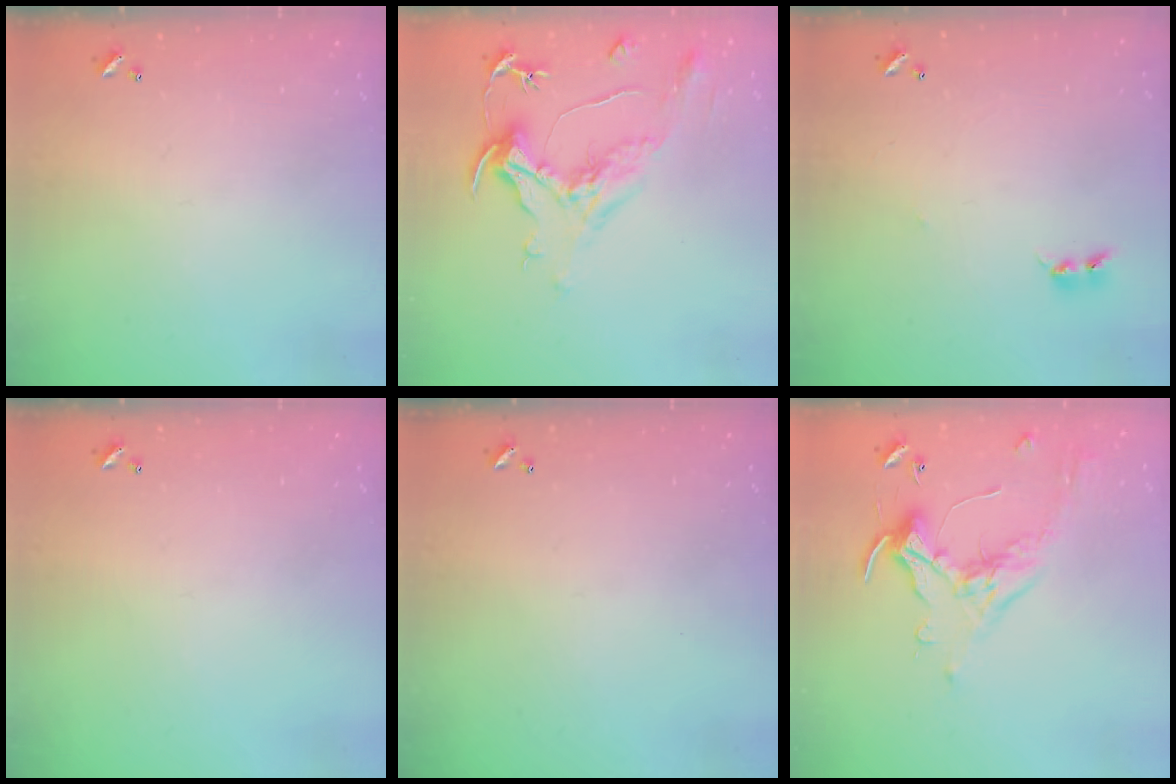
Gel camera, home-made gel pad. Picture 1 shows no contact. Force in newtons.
{"total": 2.1, "press": 1.6, "slide": 1.4}
{"total": 2.7, "press": 2.7, "slide": 0.3}
{"total": 0.0}
{"total": 0.0}
{"total": 0.9, "press": 0.5, "slide": 0.7}